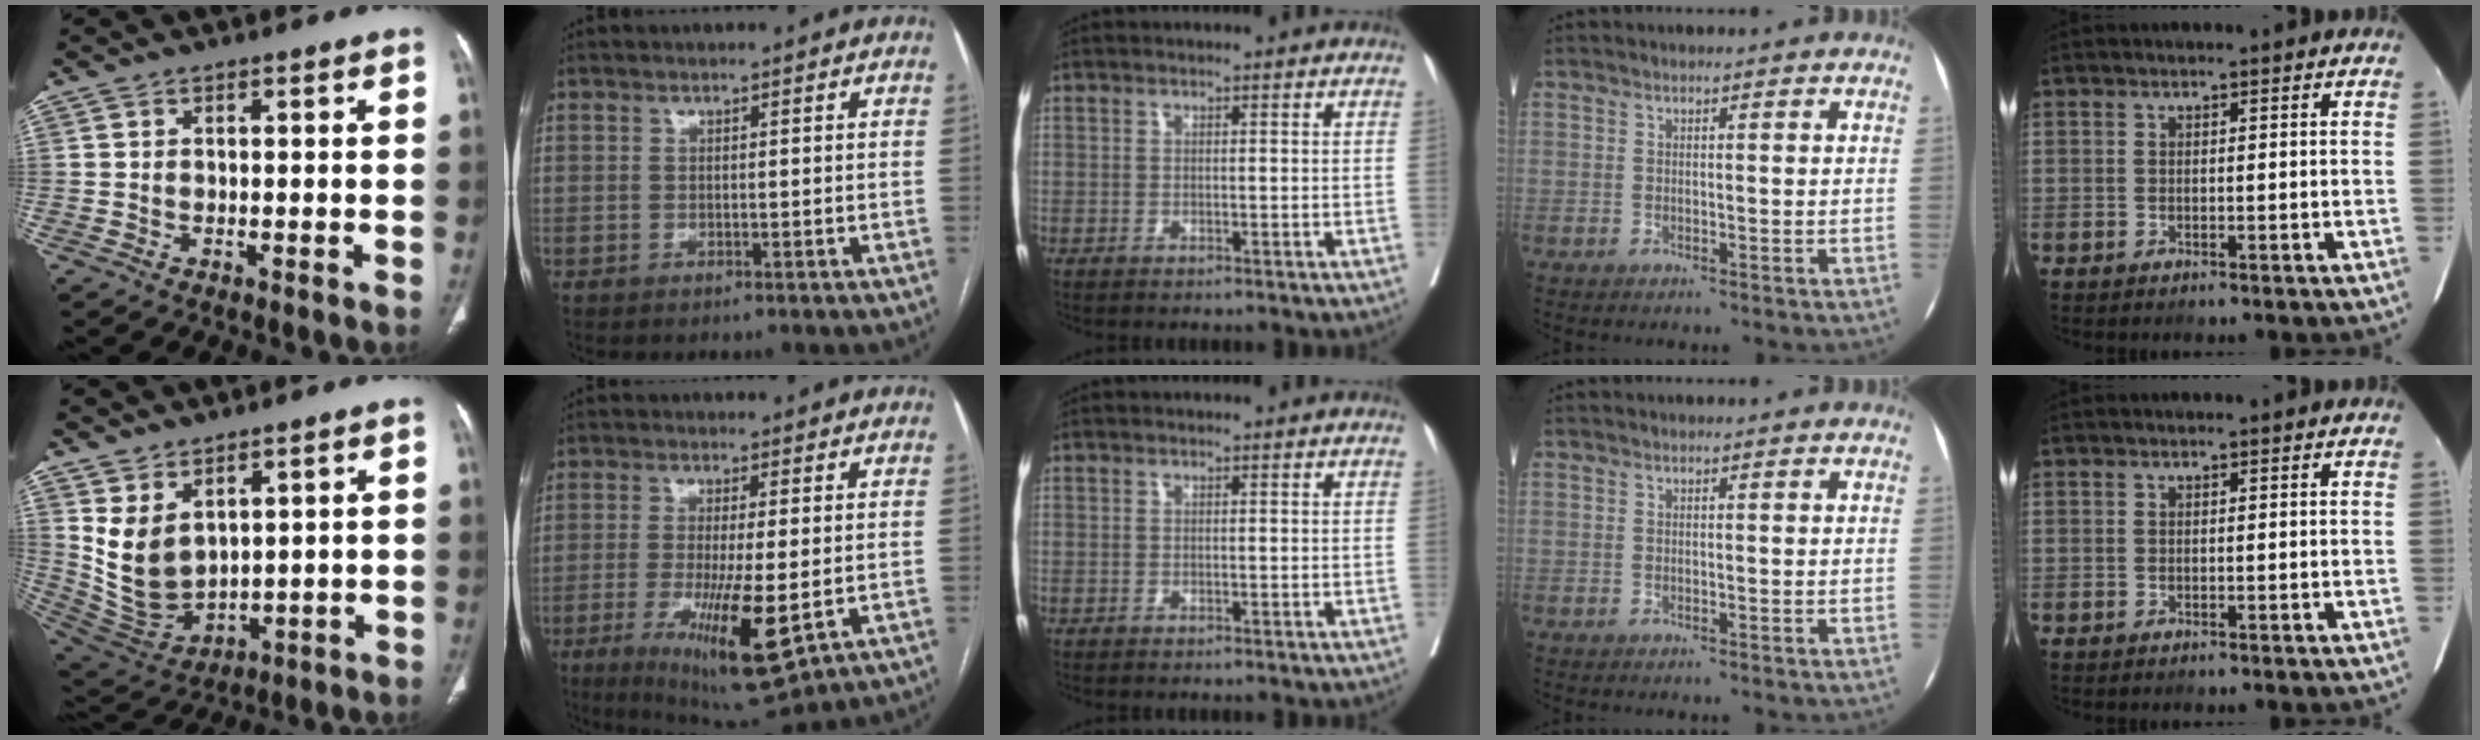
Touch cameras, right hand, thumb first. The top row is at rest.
{"thumb": {"total": 10.8, "force": [4.0, 6.9, 7.3], "torque": [-0.119, -0.025, 0.108]}, "index": {"total": 13.1, "force": [-3.6, 2.3, 12.3], "torque": [-0.217, -0.037, -0.048]}}